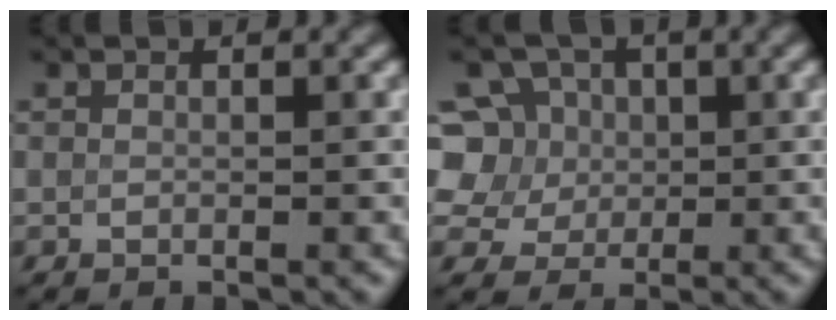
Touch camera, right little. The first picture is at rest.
{"total": 6.7, "force": [1.0, 6.3, 2.0], "torque": [-0.028, 0.030, -0.003]}